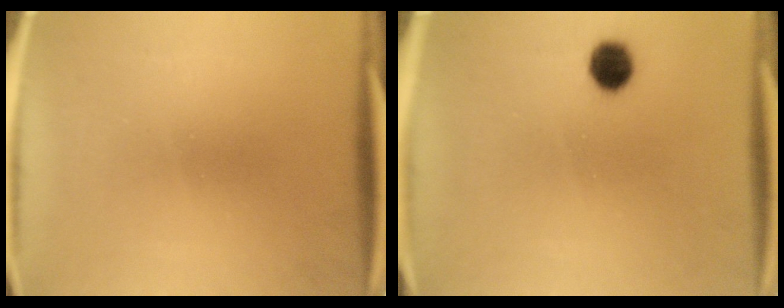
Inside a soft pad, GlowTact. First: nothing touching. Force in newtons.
{"total": 4.8}